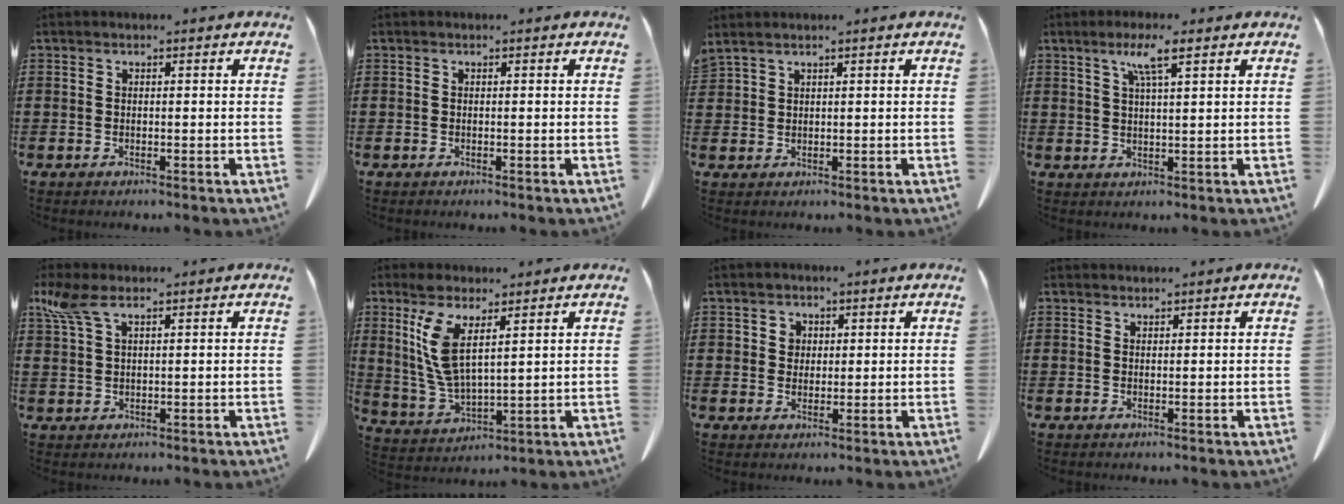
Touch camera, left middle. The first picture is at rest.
{"total": 0.0}
{"total": 1.1, "force": [1.0, 0.0, 0.4], "torque": [-0.008, -0.001, 0.020]}
{"total": 4.9, "force": [2.9, 0.4, 3.9], "torque": [-0.084, 0.006, 0.048]}
{"total": 4.8, "force": [2.7, 1.8, 3.7], "torque": [-0.089, 0.002, 0.046]}
{"total": 8.1, "force": [4.1, 2.5, 6.5], "torque": [-0.159, -0.012, 0.070]}
{"total": 2.4, "force": [1.0, 2.1, 0.5], "torque": [-0.011, 0.005, 0.015]}
{"total": 0.8, "force": [0.8, 0.0, 0.0], "torque": [-0.003, -0.001, 0.017]}